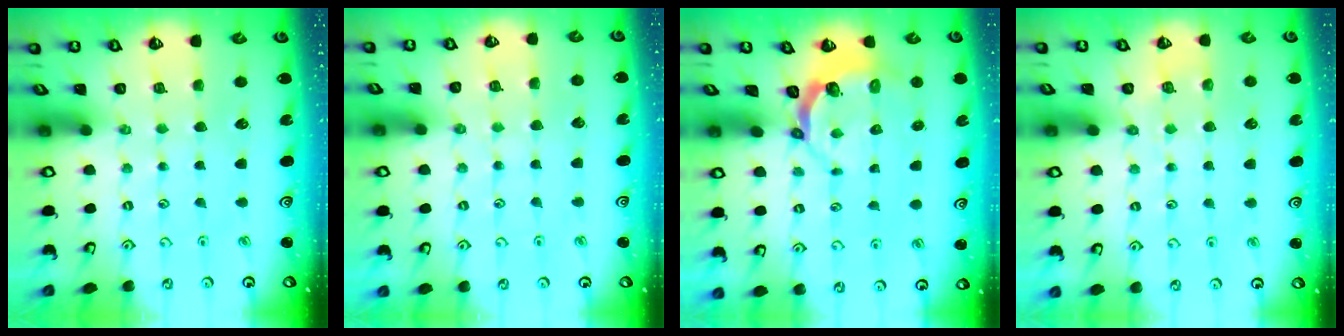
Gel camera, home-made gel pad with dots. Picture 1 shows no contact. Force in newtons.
{"total": 2.9, "press": 2.9, "slide": 0.5}
{"total": 4.5, "press": 3.5, "slide": 3.0}
{"total": 5.1, "press": 5.1, "slide": 0.9}